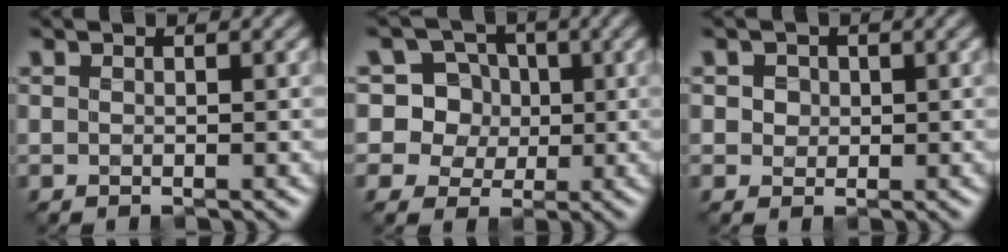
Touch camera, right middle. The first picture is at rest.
{"total": 8.8, "force": [2.6, 7.9, 3.0], "torque": [-0.078, 0.027, 0.034]}
{"total": 2.6, "force": [0.9, 2.0, 1.3], "torque": [-0.034, 0.006, 0.015]}